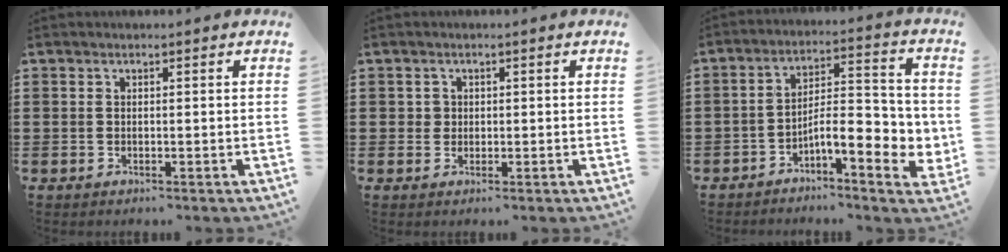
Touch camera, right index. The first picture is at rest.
{"total": 1.1, "force": [0.3, 1.0, 0.3], "torque": [-0.010, 0.004, 0.007]}
{"total": 8.0, "force": [-2.7, 2.8, 7.0], "torque": [-0.096, -0.019, -0.051]}